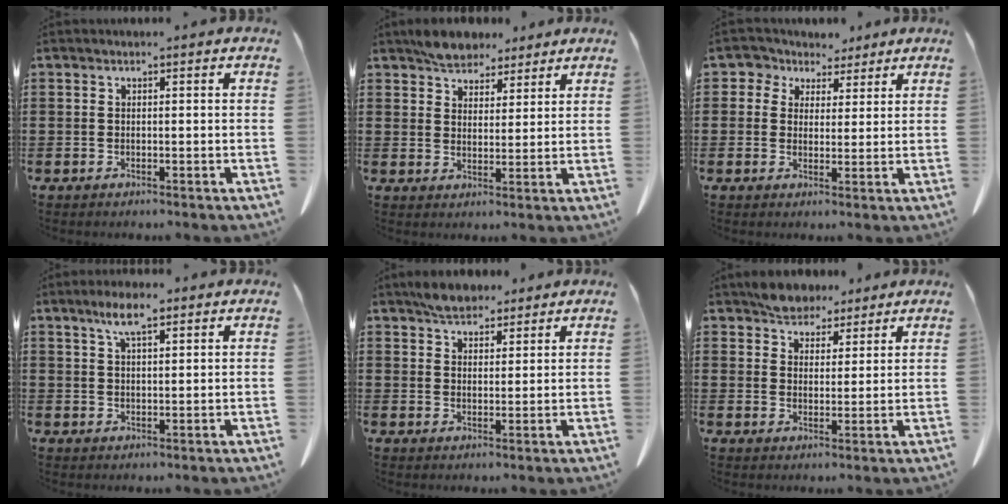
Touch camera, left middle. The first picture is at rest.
{"total": 5.5, "force": [4.9, 2.4, 1.0], "torque": [-0.037, -0.003, 0.096]}
{"total": 4.4, "force": [3.0, 3.1, 0.2], "torque": [-0.030, -0.003, 0.054]}
{"total": 5.2, "force": [3.2, 1.3, 3.8], "torque": [-0.082, 0.002, 0.057]}
{"total": 5.0, "force": [4.4, 1.9, 1.4], "torque": [-0.039, -0.002, 0.085]}
{"total": 5.0, "force": [4.5, 2.1, 0.3], "torque": [-0.025, -0.006, 0.088]}